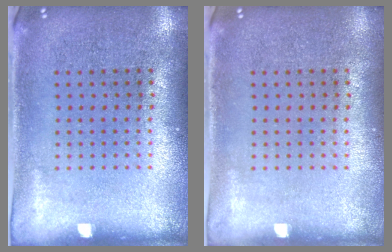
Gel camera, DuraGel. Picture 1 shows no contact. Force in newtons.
{"total": 0.0}